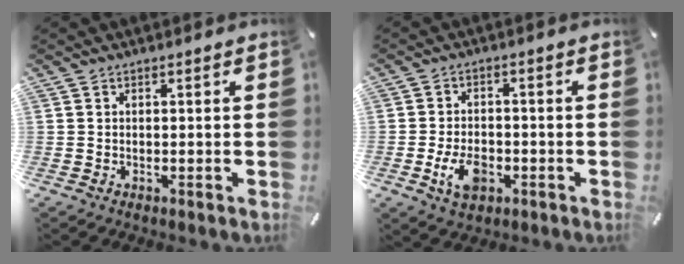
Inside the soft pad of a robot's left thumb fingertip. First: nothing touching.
{"total": 7.1, "force": [-2.5, 4.5, 4.9], "torque": [-0.102, 0.003, -0.048]}